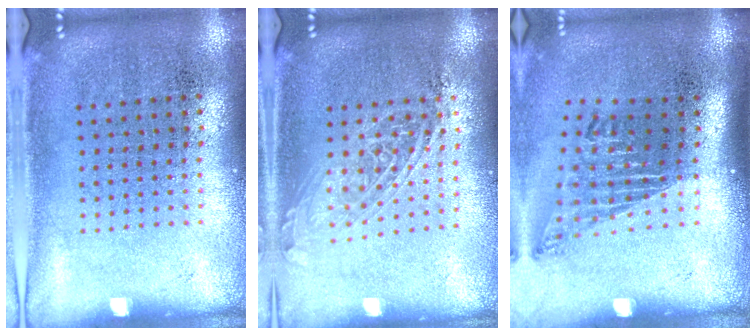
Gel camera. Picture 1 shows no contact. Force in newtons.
{"total": 1.6, "press": 1.3, "slide": 0.9}
{"total": 1.7, "press": 1.1, "slide": 1.3}